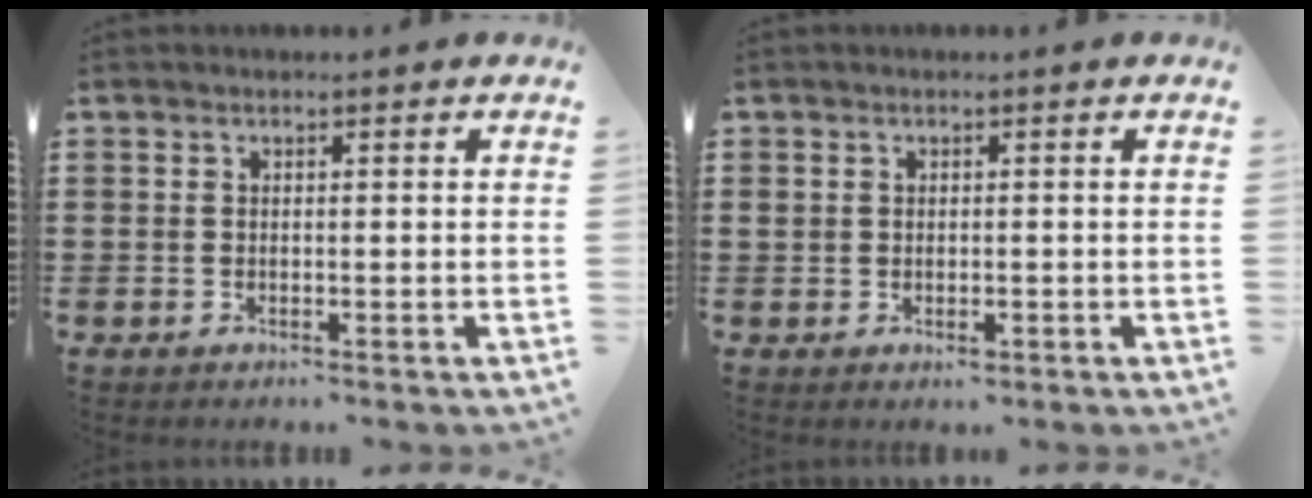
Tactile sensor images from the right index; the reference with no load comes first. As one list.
[{"total": 1.3, "force": [-0.6, 0.6, 1.0], "torque": [-0.019, -0.001, -0.011]}]